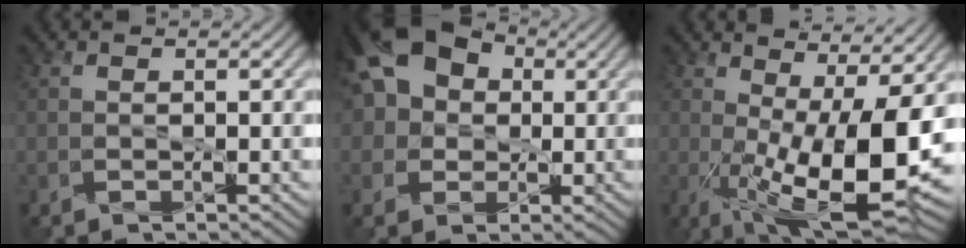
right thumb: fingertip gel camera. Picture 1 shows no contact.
{"total": 11.3, "force": [3.0, 8.9, 6.4], "torque": [-0.134, 0.032, 0.030]}
{"total": 14.6, "force": [-1.1, 5.3, 13.6], "torque": [-0.226, -0.008, -0.008]}